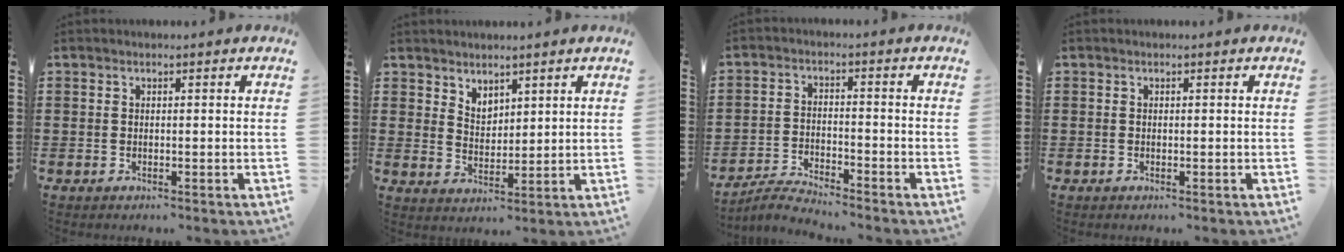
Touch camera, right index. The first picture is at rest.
{"total": 3.2, "force": [2.8, 1.4, -0.1], "torque": [-0.009, -0.002, 0.054]}
{"total": 3.7, "force": [-3.6, -0.1, 0.3], "torque": [-0.010, 0.005, -0.075]}
{"total": 0.0}